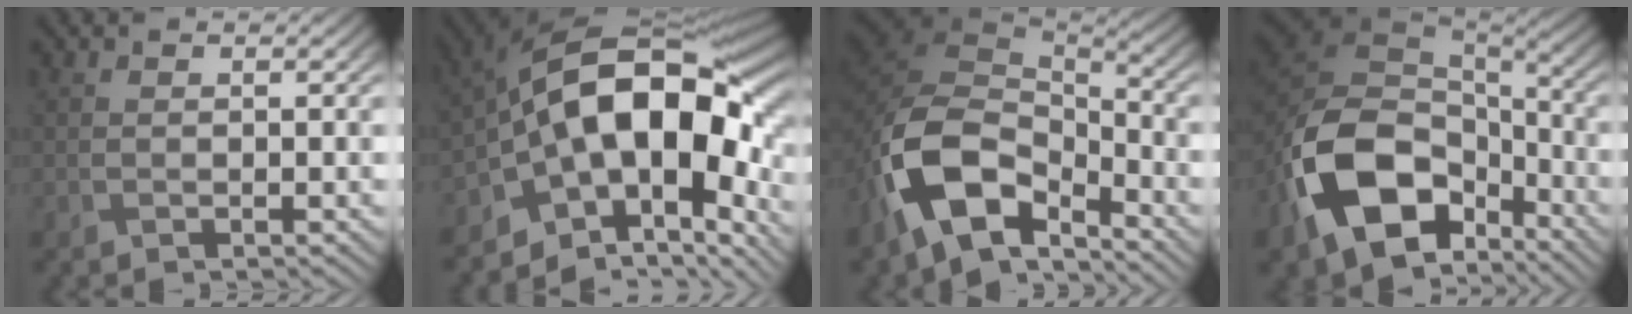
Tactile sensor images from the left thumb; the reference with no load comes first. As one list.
[{"total": 17.1, "force": [-2.7, 10.3, 13.4], "torque": [-0.205, 0.011, -0.057]}, {"total": 14.4, "force": [-6.9, 8.5, 9.3], "torque": [-0.217, -0.030, -0.127]}, {"total": 17.2, "force": [-6.2, 11.7, 11.0], "torque": [-0.273, -0.049, -0.097]}]